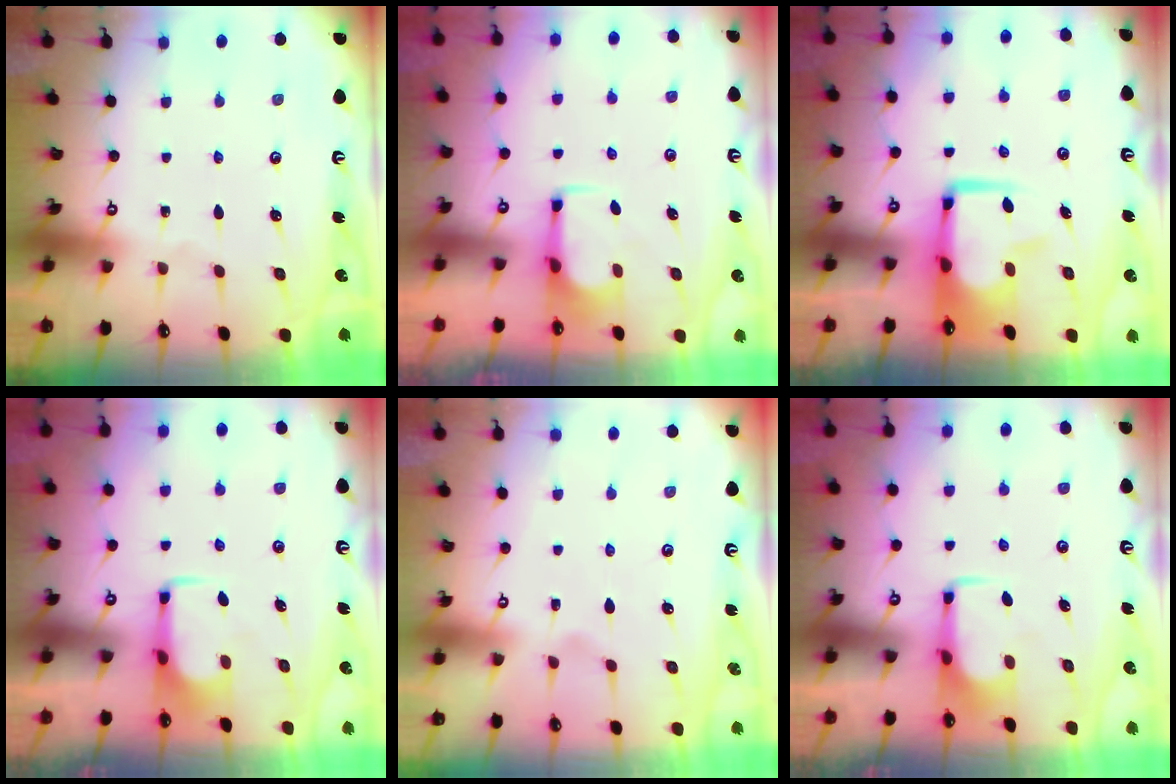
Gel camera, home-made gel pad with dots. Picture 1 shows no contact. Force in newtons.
{"total": 2.7, "press": 2.5, "slide": 1.1}
{"total": 8.3, "press": 8.1, "slide": 1.4}
{"total": 2.0, "press": 1.9, "slide": 0.4}
{"total": 1.1, "press": 0.1, "slide": 1.1}
{"total": 2.0, "press": 1.9, "slide": 0.4}